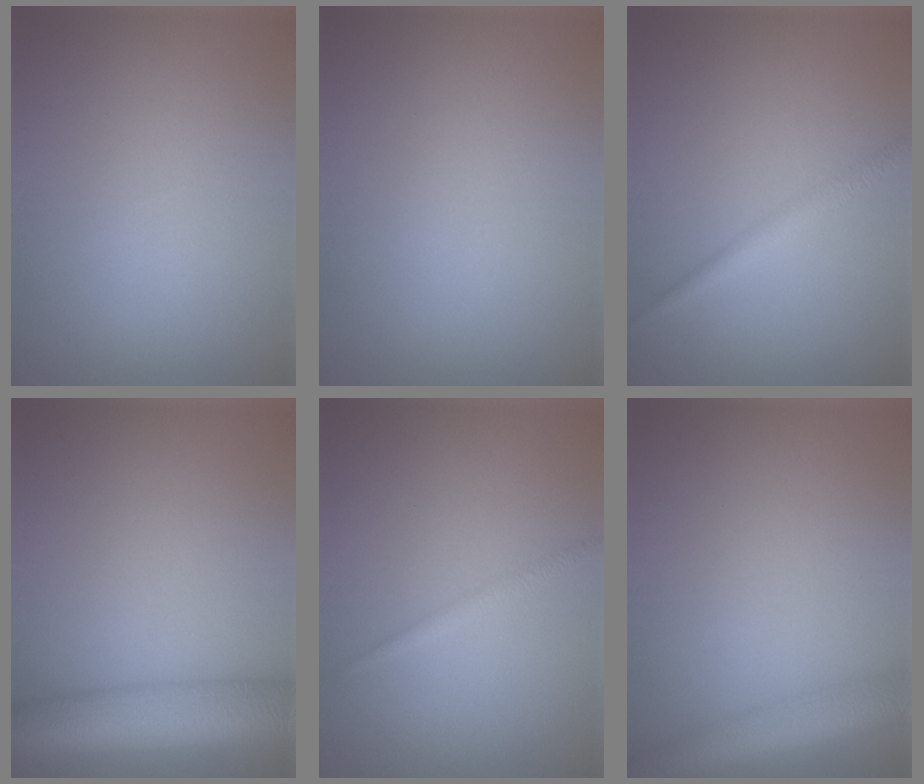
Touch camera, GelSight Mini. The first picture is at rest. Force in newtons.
{"total": 0.0}
{"total": 1.8, "press": 1.8, "slide": 0.1}
{"total": 8.3, "press": 8.3, "slide": 0.5}
{"total": 0.9, "press": 0.9, "slide": 0.0}
{"total": 4.9, "press": 4.9, "slide": 0.2}